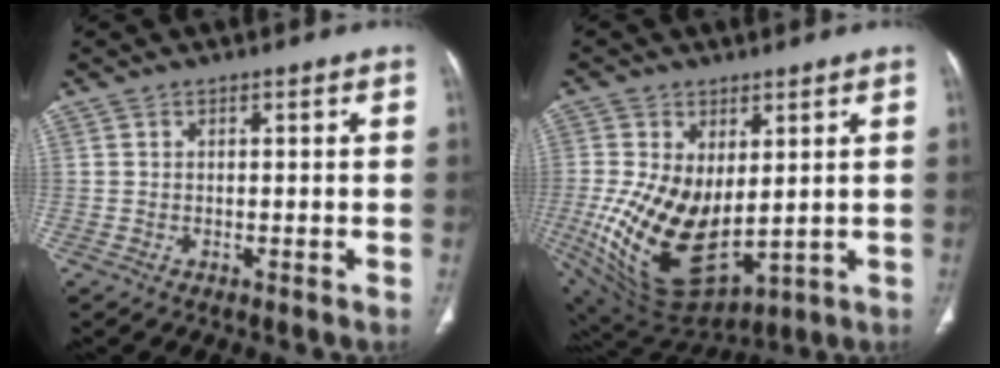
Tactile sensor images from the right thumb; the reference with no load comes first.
{"total": 18.7, "force": [0.1, 11.0, 15.1], "torque": [-0.288, -0.025, 0.033]}